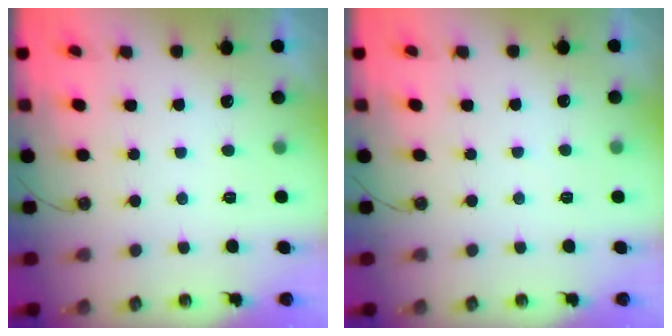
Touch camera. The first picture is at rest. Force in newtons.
{"total": 1.9, "press": 1.9, "slide": 0.3}